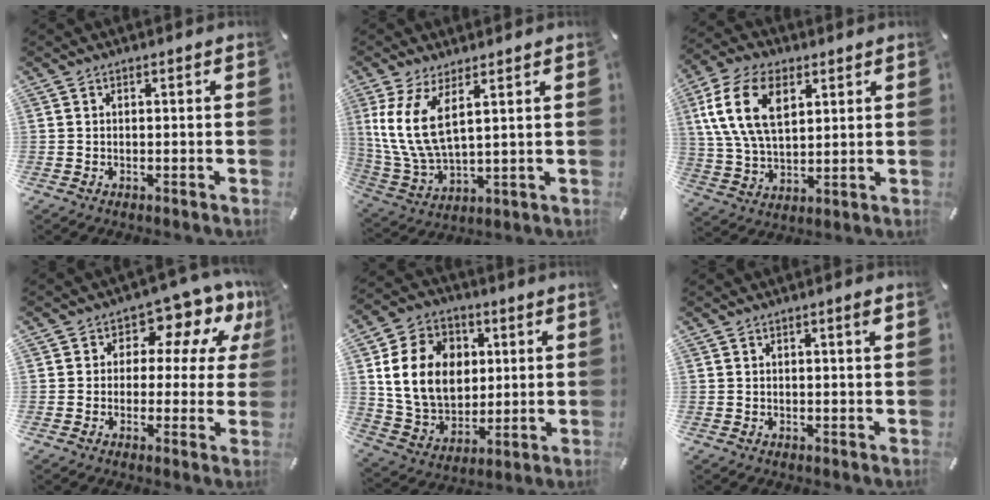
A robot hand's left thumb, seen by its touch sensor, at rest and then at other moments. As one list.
[{"total": 10.9, "force": [4.5, 4.9, 8.7], "torque": [-0.207, -0.020, 0.086]}, {"total": 14.4, "force": [5.2, 8.9, 10.0], "torque": [-0.236, 0.000, 0.091]}, {"total": 10.2, "force": [5.0, 6.5, 6.1], "torque": [-0.081, -0.036, 0.088]}, {"total": 16.3, "force": [3.2, 13.3, 9.0], "torque": [-0.176, 0.005, 0.061]}, {"total": 1.6, "force": [0.8, 0.2, 1.4], "torque": [-0.028, 0.001, 0.012]}]